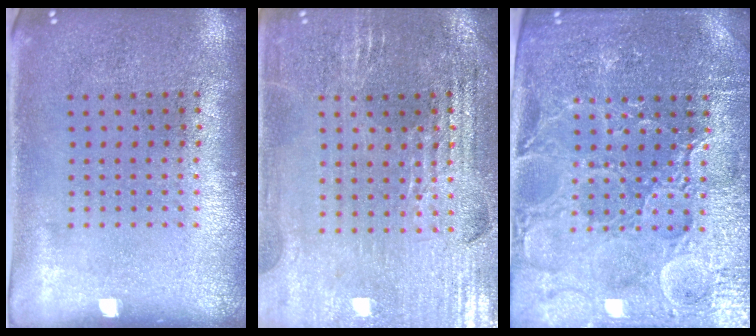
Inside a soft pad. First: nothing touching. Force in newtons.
{"total": 2.9, "press": 2.8, "slide": 0.5}
{"total": 4.2, "press": 4.1, "slide": 1.2}